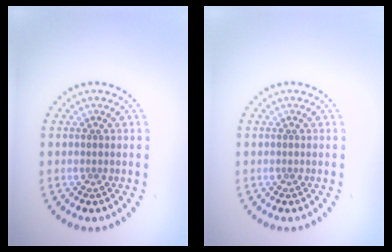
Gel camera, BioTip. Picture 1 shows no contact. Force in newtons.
{"total": 0.0}